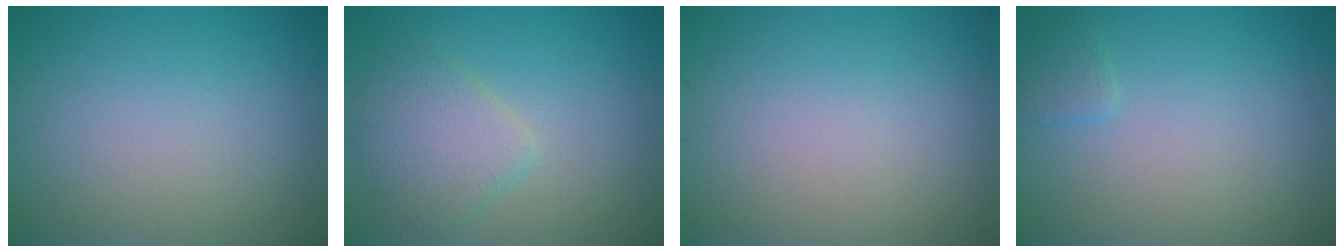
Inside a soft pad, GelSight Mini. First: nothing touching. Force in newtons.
{"total": 3.8, "press": 3.8, "slide": 0.2}
{"total": 0.0}
{"total": 1.0, "press": 1.0, "slide": 0.1}